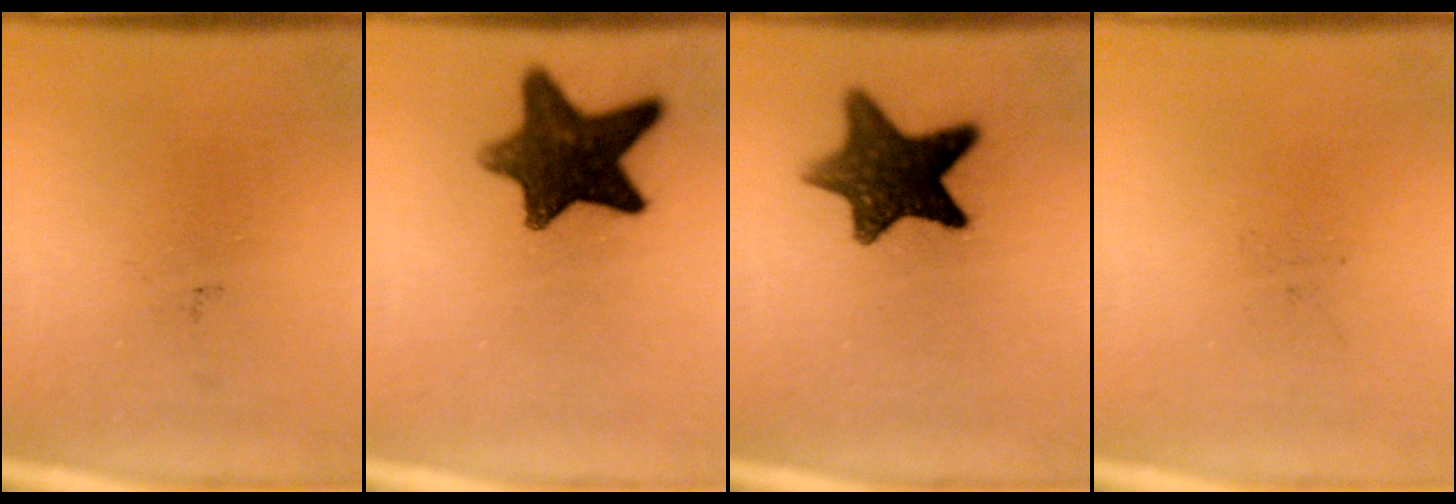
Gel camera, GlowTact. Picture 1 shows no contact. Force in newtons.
{"total": 12.2}
{"total": 11.4}
{"total": 0.0}